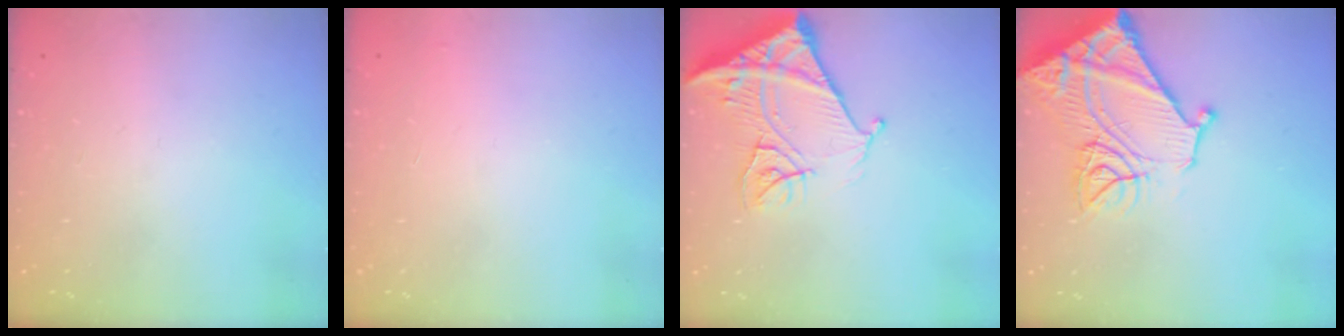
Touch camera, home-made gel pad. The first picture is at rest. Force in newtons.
{"total": 2.9, "press": 2.9, "slide": 0.1}
{"total": 15.3, "press": 15.2, "slide": 1.7}
{"total": 22.0, "press": 21.8, "slide": 2.5}